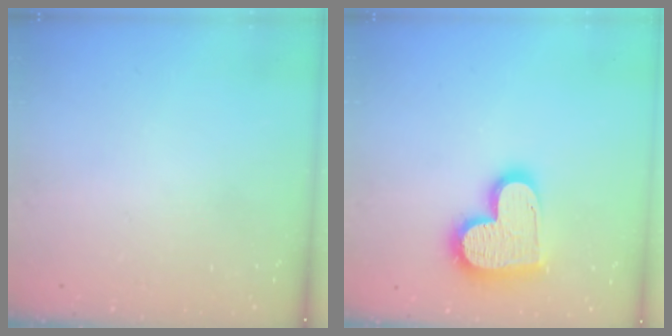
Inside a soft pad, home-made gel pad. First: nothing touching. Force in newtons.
{"total": 17.4, "press": 17.3, "slide": 1.3}